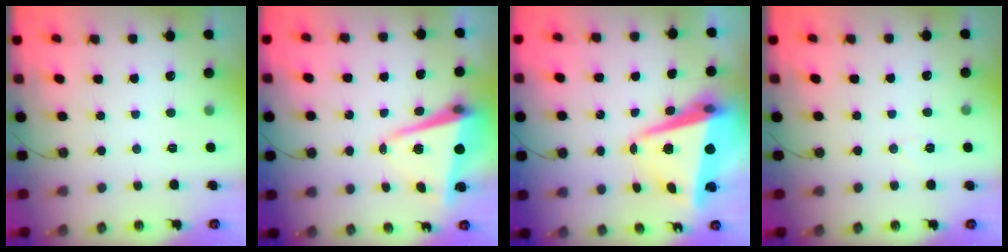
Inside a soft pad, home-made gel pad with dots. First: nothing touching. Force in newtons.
{"total": 8.6, "press": 8.2, "slide": 2.7}
{"total": 11.0, "press": 10.7, "slide": 2.5}
{"total": 4.4, "press": 4.3, "slide": 0.9}